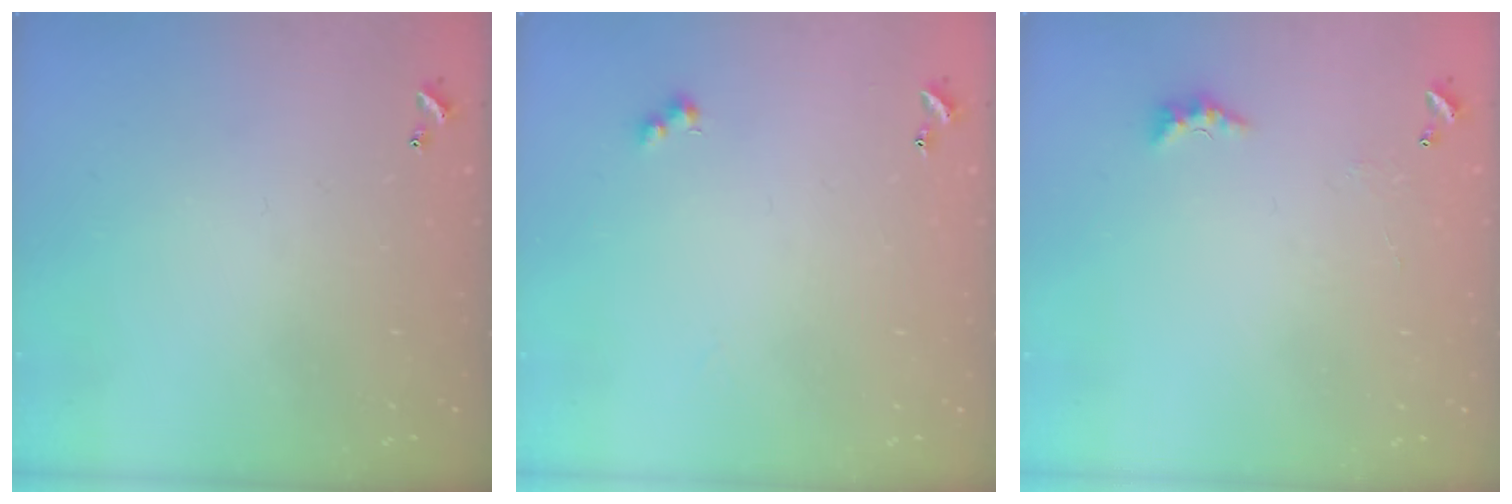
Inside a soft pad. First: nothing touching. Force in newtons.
{"total": 2.4, "press": 2.3, "slide": 0.5}
{"total": 2.4, "press": 2.3, "slide": 0.6}